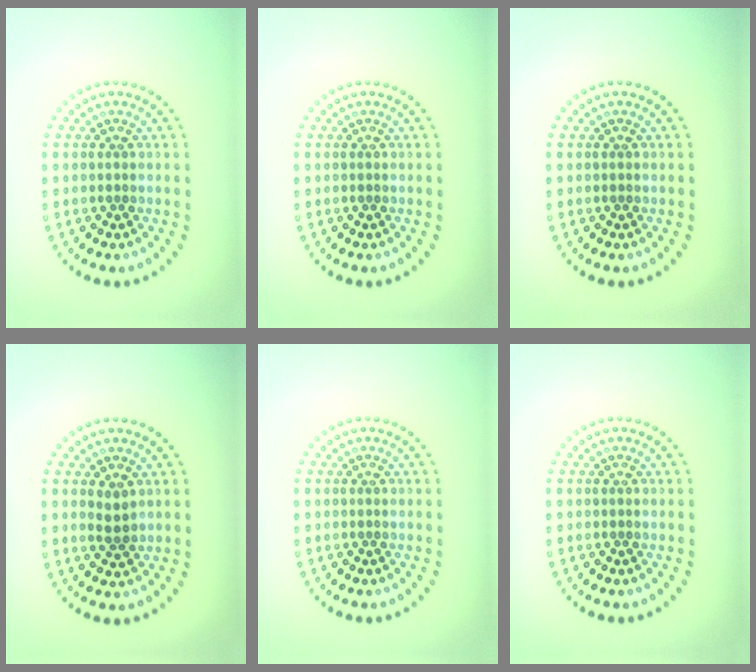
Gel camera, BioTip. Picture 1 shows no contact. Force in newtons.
{"total": 0.0}
{"total": 0.0}
{"total": 1.6, "press": 1.5, "slide": 0.4}
{"total": 0.0}
{"total": 0.0}